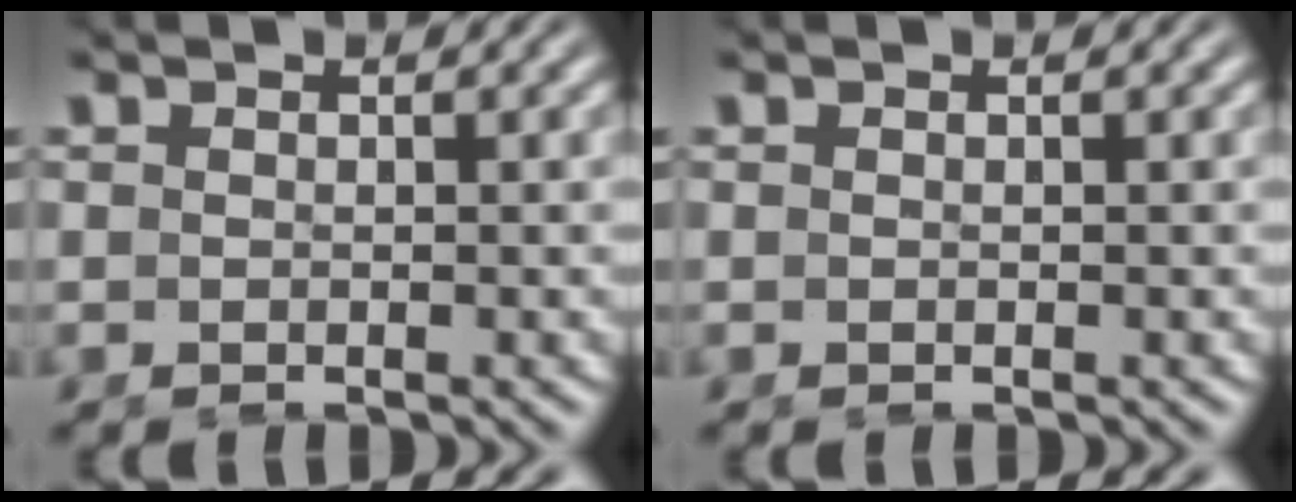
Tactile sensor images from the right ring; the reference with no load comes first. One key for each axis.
{"total": 0.0}